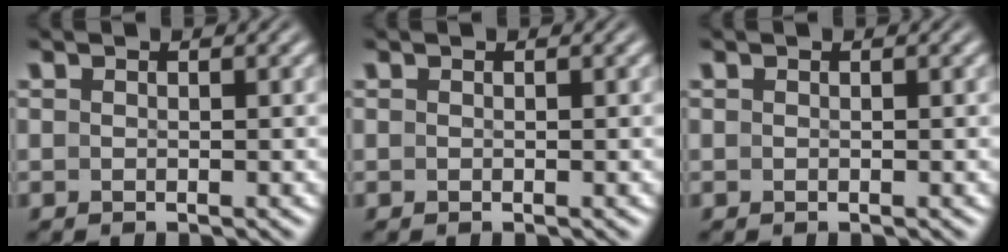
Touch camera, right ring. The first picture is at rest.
{"total": 0.0}
{"total": 0.0}